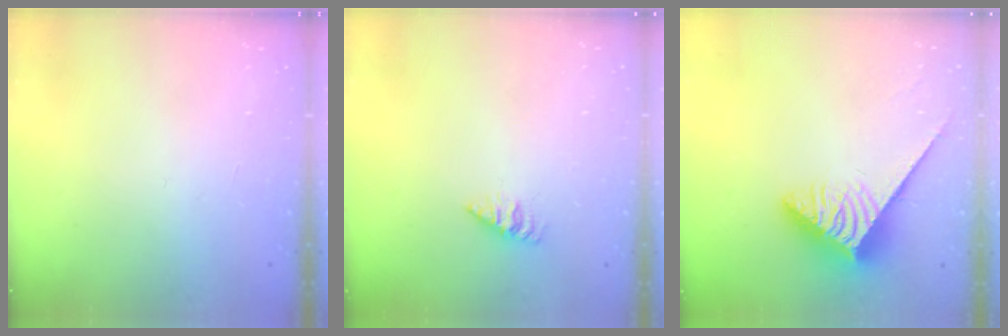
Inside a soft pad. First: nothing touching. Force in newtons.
{"total": 1.6, "press": 1.6, "slide": 0.1}
{"total": 3.8, "press": 3.7, "slide": 0.6}